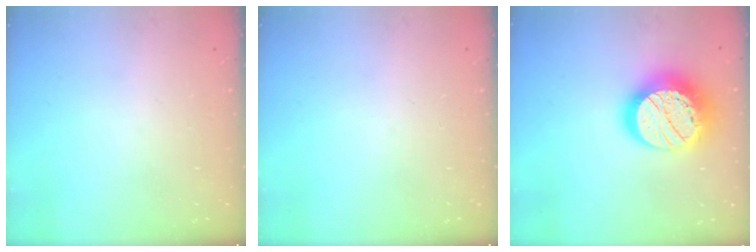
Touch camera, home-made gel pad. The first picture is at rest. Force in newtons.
{"total": 0.0}
{"total": 22.0, "press": 22.0, "slide": 1.6}